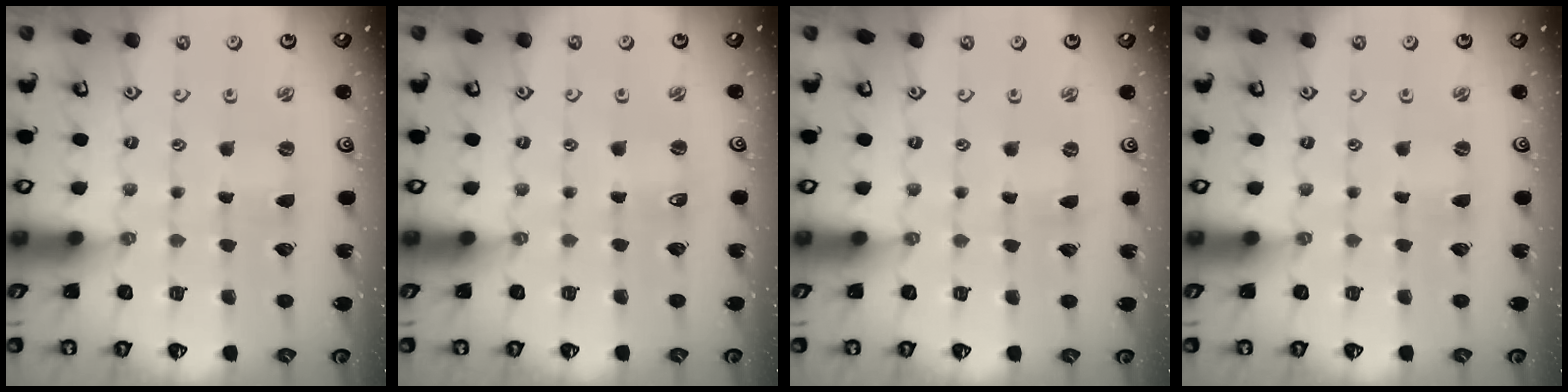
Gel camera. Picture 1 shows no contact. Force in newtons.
{"total": 0.0}
{"total": 0.0}
{"total": 0.0}